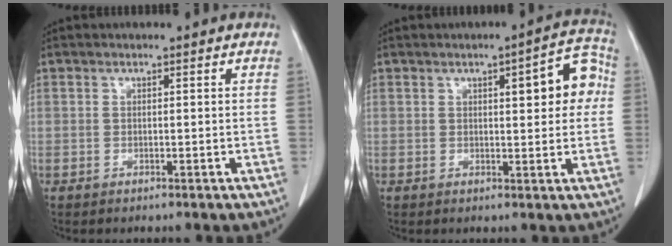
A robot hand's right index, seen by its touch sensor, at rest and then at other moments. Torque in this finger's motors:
{"motor_torque": [0.33, 0.25, 0.12, 0.04]}